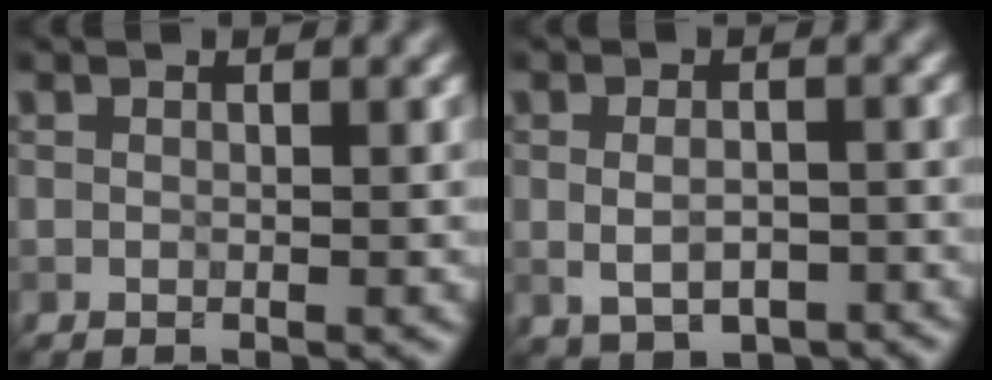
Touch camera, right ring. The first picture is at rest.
{"total": 3.7, "force": [-1.1, 2.2, 2.7], "torque": [-0.048, -0.004, -0.015]}